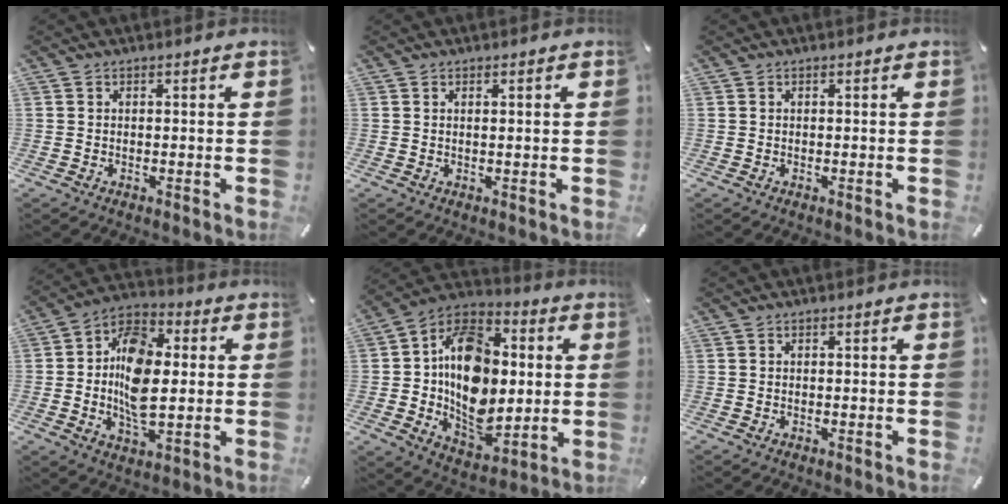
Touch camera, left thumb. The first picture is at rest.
{"total": 1.0, "force": [0.3, 0.0, 0.9], "torque": [-0.017, -0.002, 0.005]}
{"total": 0.0}
{"total": 14.1, "force": [-0.6, 9.0, 10.8], "torque": [-0.205, 0.004, -0.009]}
{"total": 19.8, "force": [-0.2, 14.9, 13.0], "torque": [-0.210, -0.008, 0.001]}
{"total": 0.0}